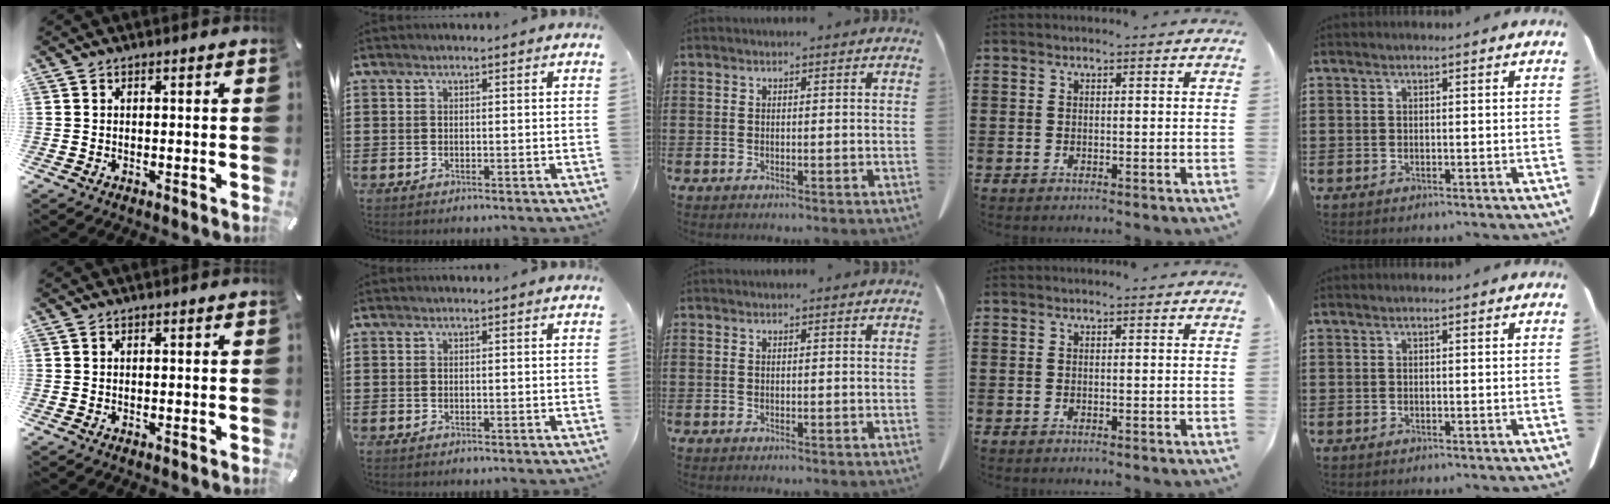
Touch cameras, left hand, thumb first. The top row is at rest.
{}